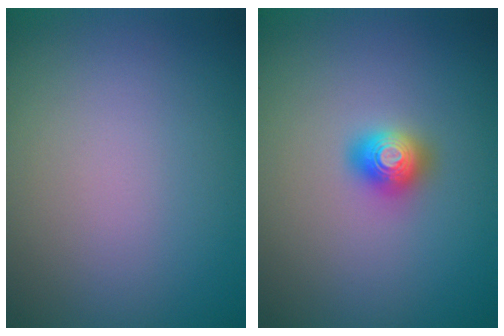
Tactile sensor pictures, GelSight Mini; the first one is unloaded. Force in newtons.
{"total": 2.0, "press": 2.0, "slide": 0.1}